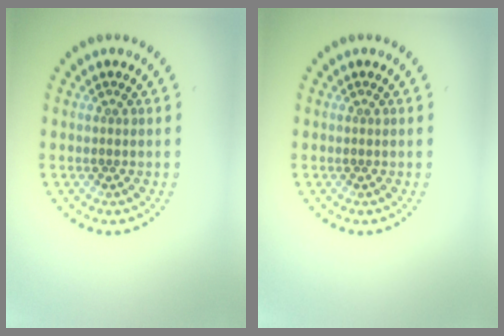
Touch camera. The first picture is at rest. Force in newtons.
{"total": 0.0}